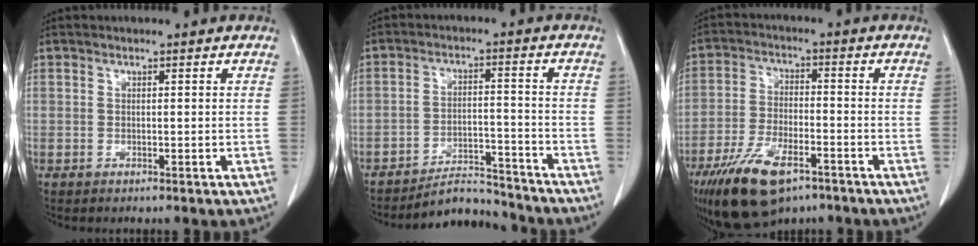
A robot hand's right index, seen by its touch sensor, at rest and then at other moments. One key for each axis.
{"total": 7.0, "fx": -6.9, "fy": 1.2, "fz": 0.0, "tx": 0.001, "ty": 0.018, "tz": -0.111}
{"total": 13.1, "fx": -8.3, "fy": 5.2, "fz": 8.8, "tx": -0.170, "ty": -0.013, "tz": -0.142}